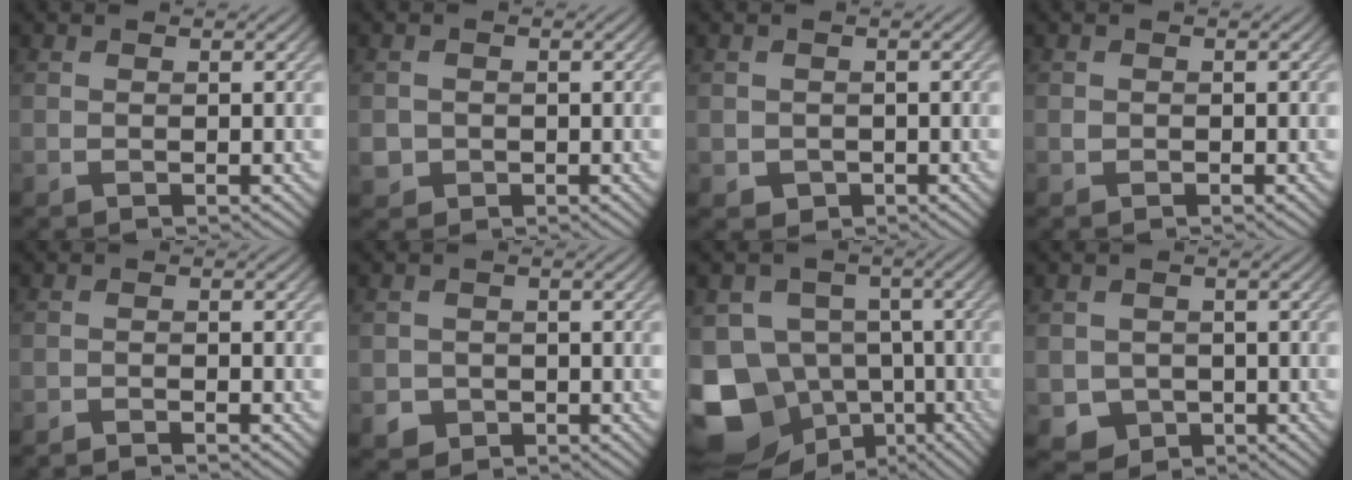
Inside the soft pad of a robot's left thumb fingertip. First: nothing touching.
{"total": 2.0, "force": [-0.6, 1.9, 0.3], "torque": [-0.010, -0.007, -0.013]}
{"total": 1.8, "force": [-0.6, 1.7, 0.5], "torque": [-0.012, -0.011, -0.013]}
{"total": 0.5, "force": [-0.3, 0.5, 0.0], "torque": [0.001, -0.005, -0.006]}
{"total": 1.8, "force": [-1.7, 0.0, 0.7], "torque": [-0.012, 0.000, -0.034]}
{"total": 2.2, "force": [-1.1, 1.9, 0.4], "torque": [-0.003, -0.007, -0.020]}
{"total": 15.0, "force": [-6.6, 11.4, 7.2], "torque": [-0.195, -0.017, -0.096]}
{"total": 3.5, "force": [-1.2, 3.1, 1.0], "torque": [-0.029, -0.014, -0.027]}